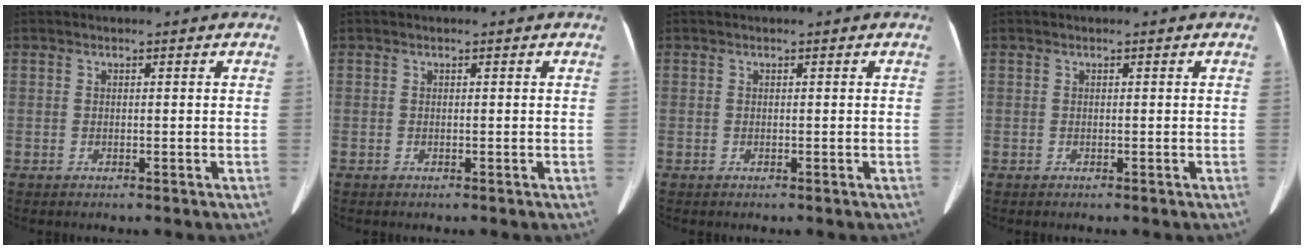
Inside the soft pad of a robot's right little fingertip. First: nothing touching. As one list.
[{"total": 0.0}, {"total": 0.0}, {"total": 0.0}]